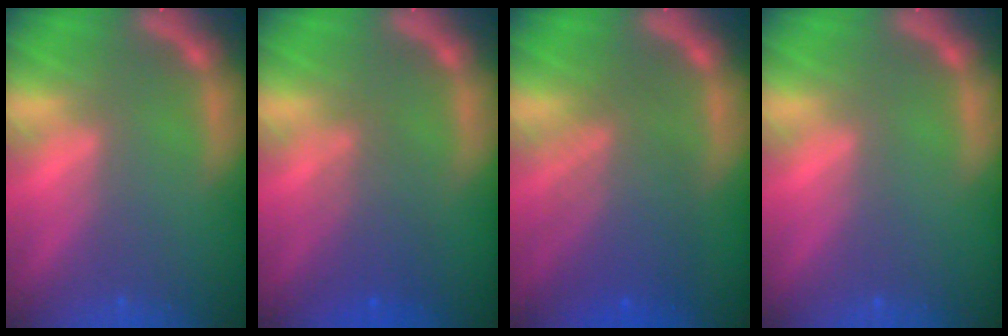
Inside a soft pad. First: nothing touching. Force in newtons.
{"total": 3.5}
{"total": 6.6}
{"total": 0.0}